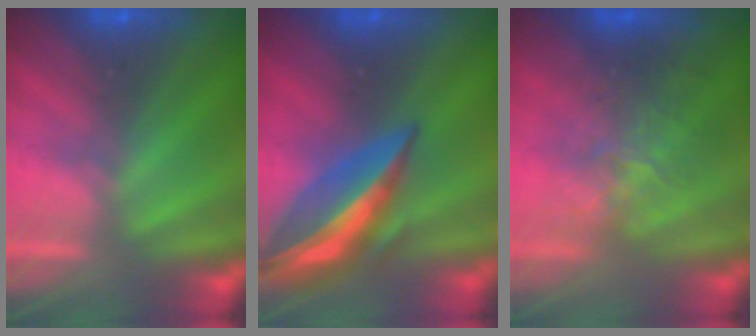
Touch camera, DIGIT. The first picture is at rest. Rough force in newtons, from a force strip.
{"total": 7.7}
{"total": 2.6}